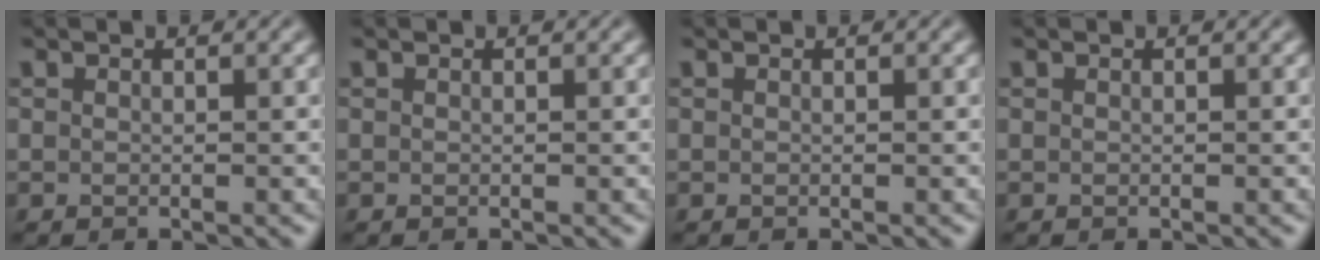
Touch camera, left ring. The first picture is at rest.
{"total": 0.0}
{"total": 0.0}
{"total": 0.0}